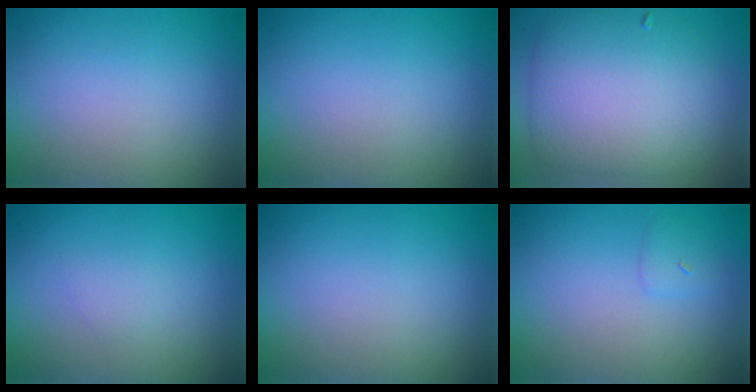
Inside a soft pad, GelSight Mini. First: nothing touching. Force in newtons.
{"total": 0.0}
{"total": 7.9, "press": 7.9, "slide": 0.3}
{"total": 0.8, "press": 0.8, "slide": 0.1}
{"total": 0.0}
{"total": 0.5, "press": 0.5, "slide": 0.0}